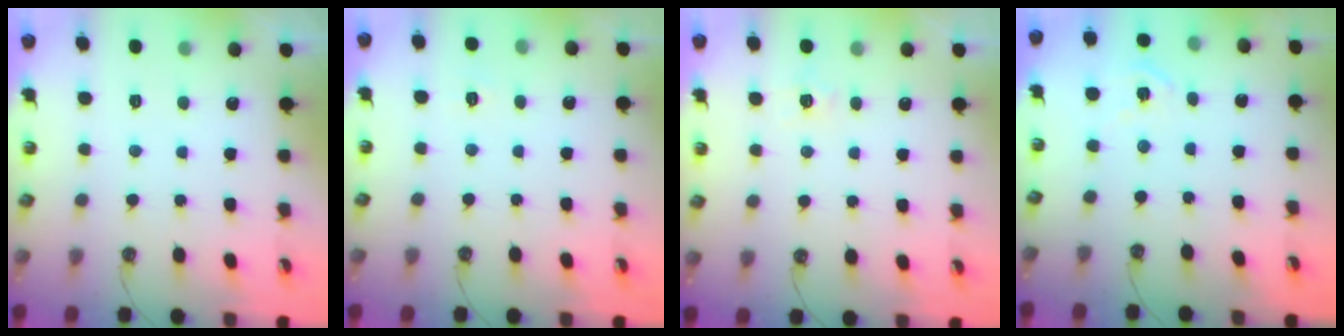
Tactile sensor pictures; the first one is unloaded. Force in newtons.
{"total": 2.7, "press": 2.7, "slide": 0.4}
{"total": 6.8, "press": 6.8, "slide": 0.6}
{"total": 5.8, "press": 5.7, "slide": 0.7}